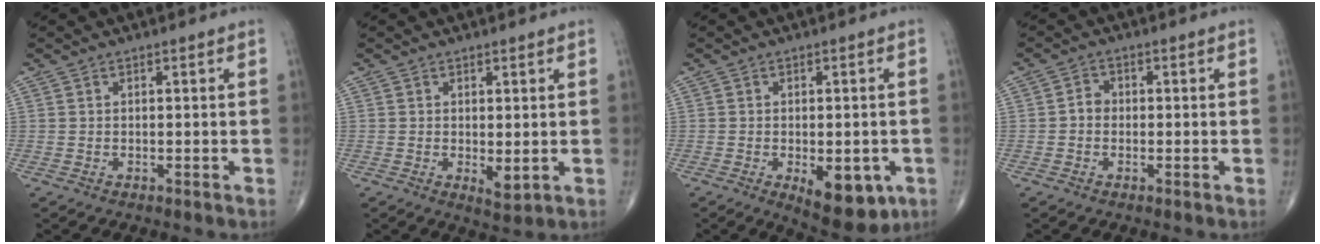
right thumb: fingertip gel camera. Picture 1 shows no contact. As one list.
[{"total": 2.7, "force": [0.0, 1.0, 2.5], "torque": [-0.035, -0.010, 0.003]}, {"total": 10.0, "force": [-3.4, 4.8, 8.1], "torque": [-0.088, -0.006, -0.036]}, {"total": 2.2, "force": [-0.4, 1.8, 1.1], "torque": [-0.007, 0.009, -0.014]}]